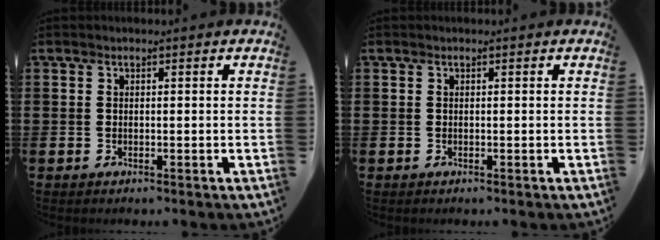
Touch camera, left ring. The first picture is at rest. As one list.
[{"total": 0.0}]